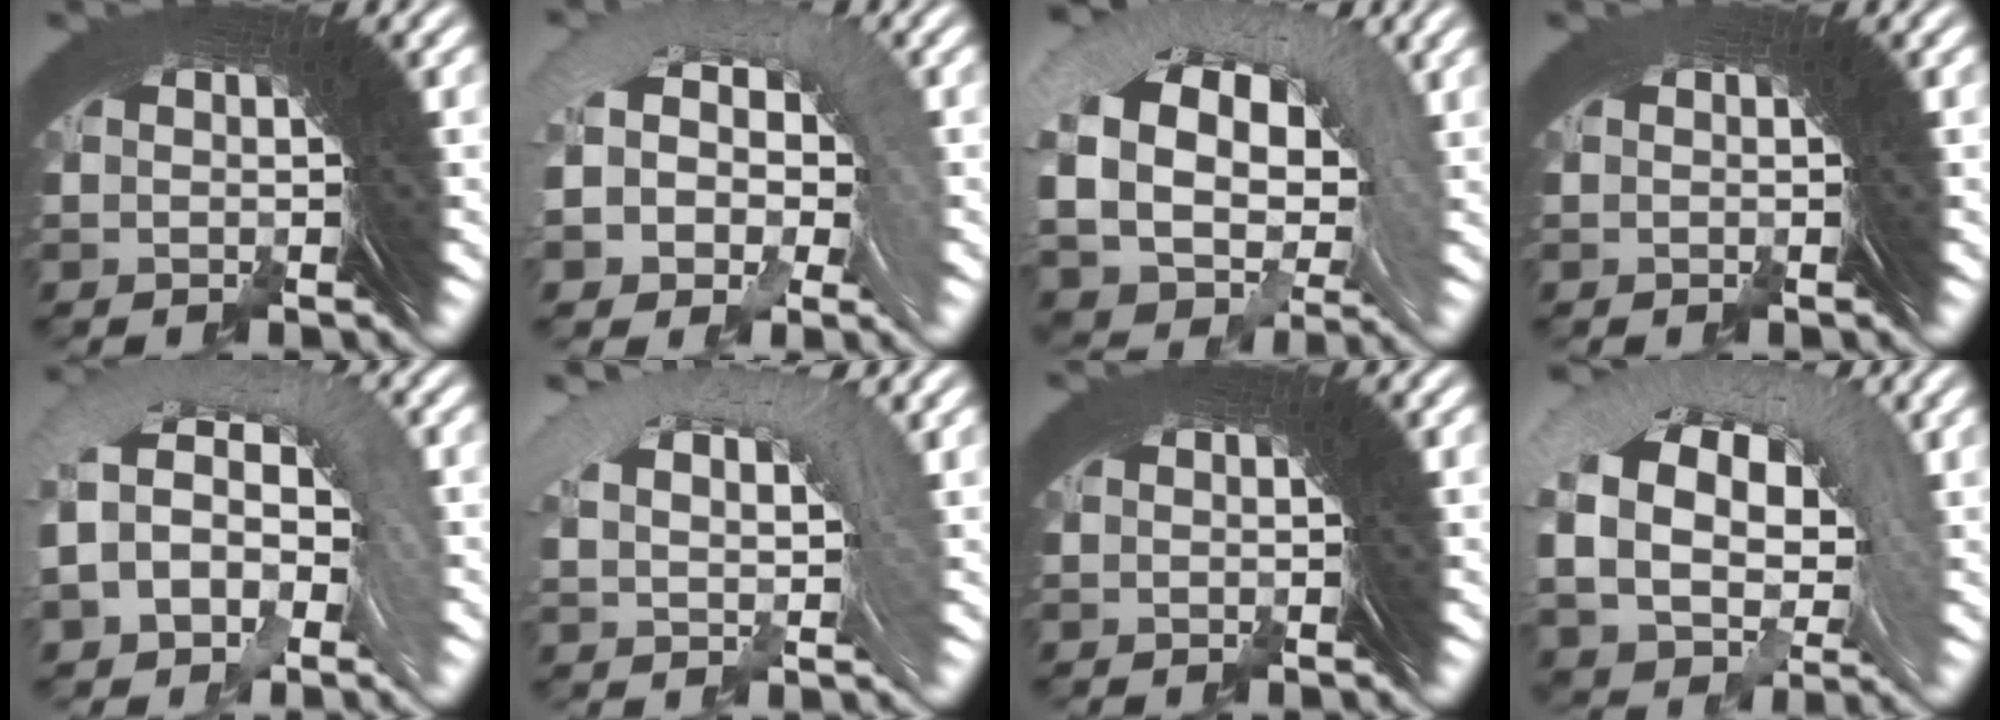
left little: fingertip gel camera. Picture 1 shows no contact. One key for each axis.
{"total": 8.3, "fx": 0.1, "fy": 6.2, "fz": 5.6, "tx": -0.116, "ty": 0.003, "tz": -0.010}
{"total": 11.8, "fx": 1.4, "fy": 8.1, "fz": 8.5, "tx": -0.160, "ty": -0.017, "tz": 0.028}
{"total": 0.7, "fx": -0.4, "fy": -0.4, "fz": -0.4, "tx": 0.009, "ty": 0.003, "tz": -0.007}
{"total": 9.0, "fx": 0.8, "fy": 6.3, "fz": 6.4, "tx": -0.126, "ty": 0.015, "tz": -0.002}
{"total": 5.4, "fx": 2.8, "fy": 1.7, "fz": 4.3, "tx": -0.055, "ty": 0.024, "tz": 0.047}
{"total": 0.0}
{"total": 10.8, "fx": 2.0, "fy": 7.3, "fz": 7.8, "tx": -0.140, "ty": -0.005, "tz": 0.034}